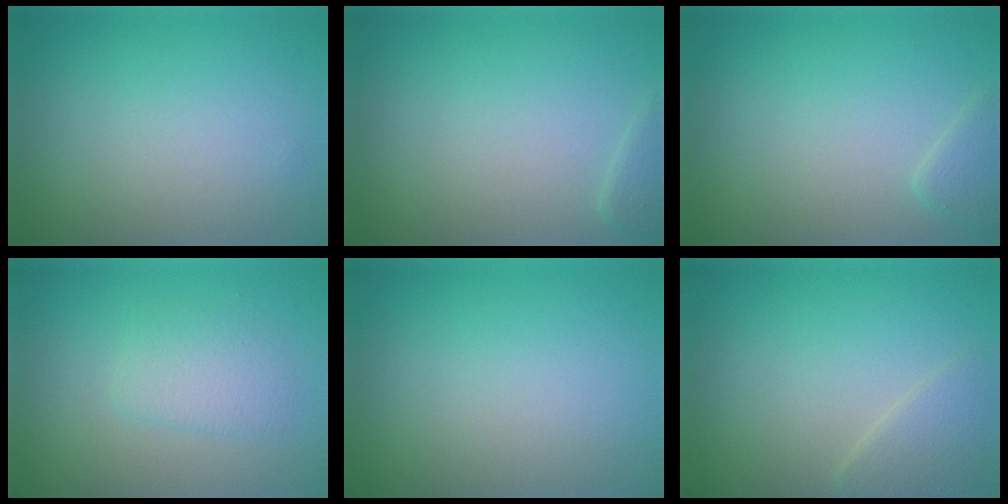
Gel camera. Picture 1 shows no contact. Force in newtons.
{"total": 1.1, "press": 1.1, "slide": 0.1}
{"total": 0.9, "press": 0.9, "slide": 0.1}
{"total": 2.1, "press": 2.1, "slide": 0.1}
{"total": 0.0}
{"total": 2.1, "press": 2.1, "slide": 0.1}